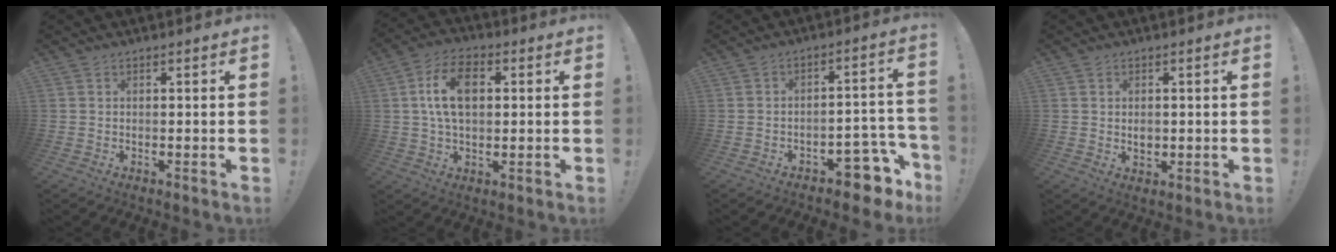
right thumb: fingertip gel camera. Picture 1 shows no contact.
{"total": 12.2, "force": [2.1, 7.5, 9.4], "torque": [-0.165, 0.004, 0.035]}
{"total": 10.2, "force": [-6.9, 4.4, 6.1], "torque": [-0.053, 0.043, -0.116]}
{"total": 2.7, "force": [0.0, 2.3, 1.3], "torque": [-0.011, -0.003, -0.003]}